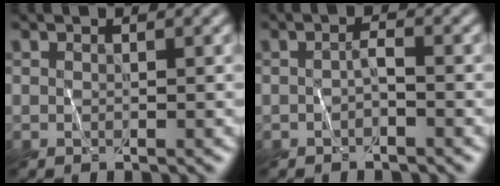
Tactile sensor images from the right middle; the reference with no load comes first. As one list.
[{"total": 0.9, "force": [-0.7, 0.1, 0.5], "torque": [-0.009, 0.006, -0.006]}]